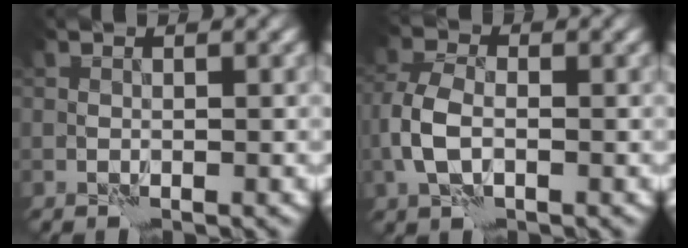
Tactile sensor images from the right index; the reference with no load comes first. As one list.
[{"total": 3.5, "force": [-0.6, 2.0, 2.8], "torque": [-0.067, 0.001, -0.020]}]